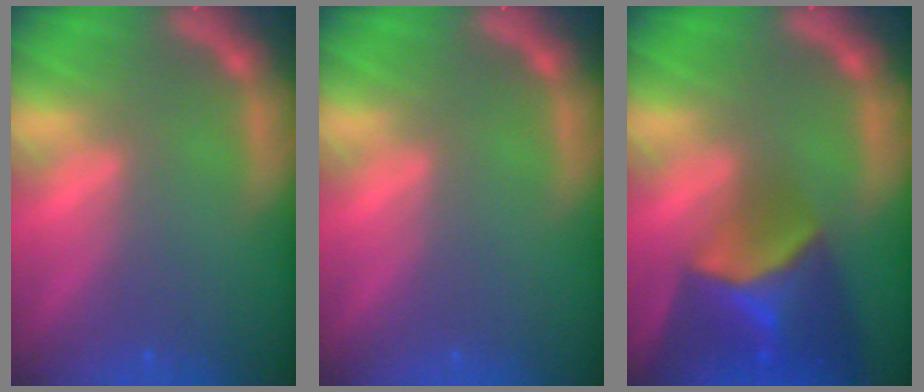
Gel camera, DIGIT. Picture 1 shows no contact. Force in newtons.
{"total": 0.0}
{"total": 8.9}